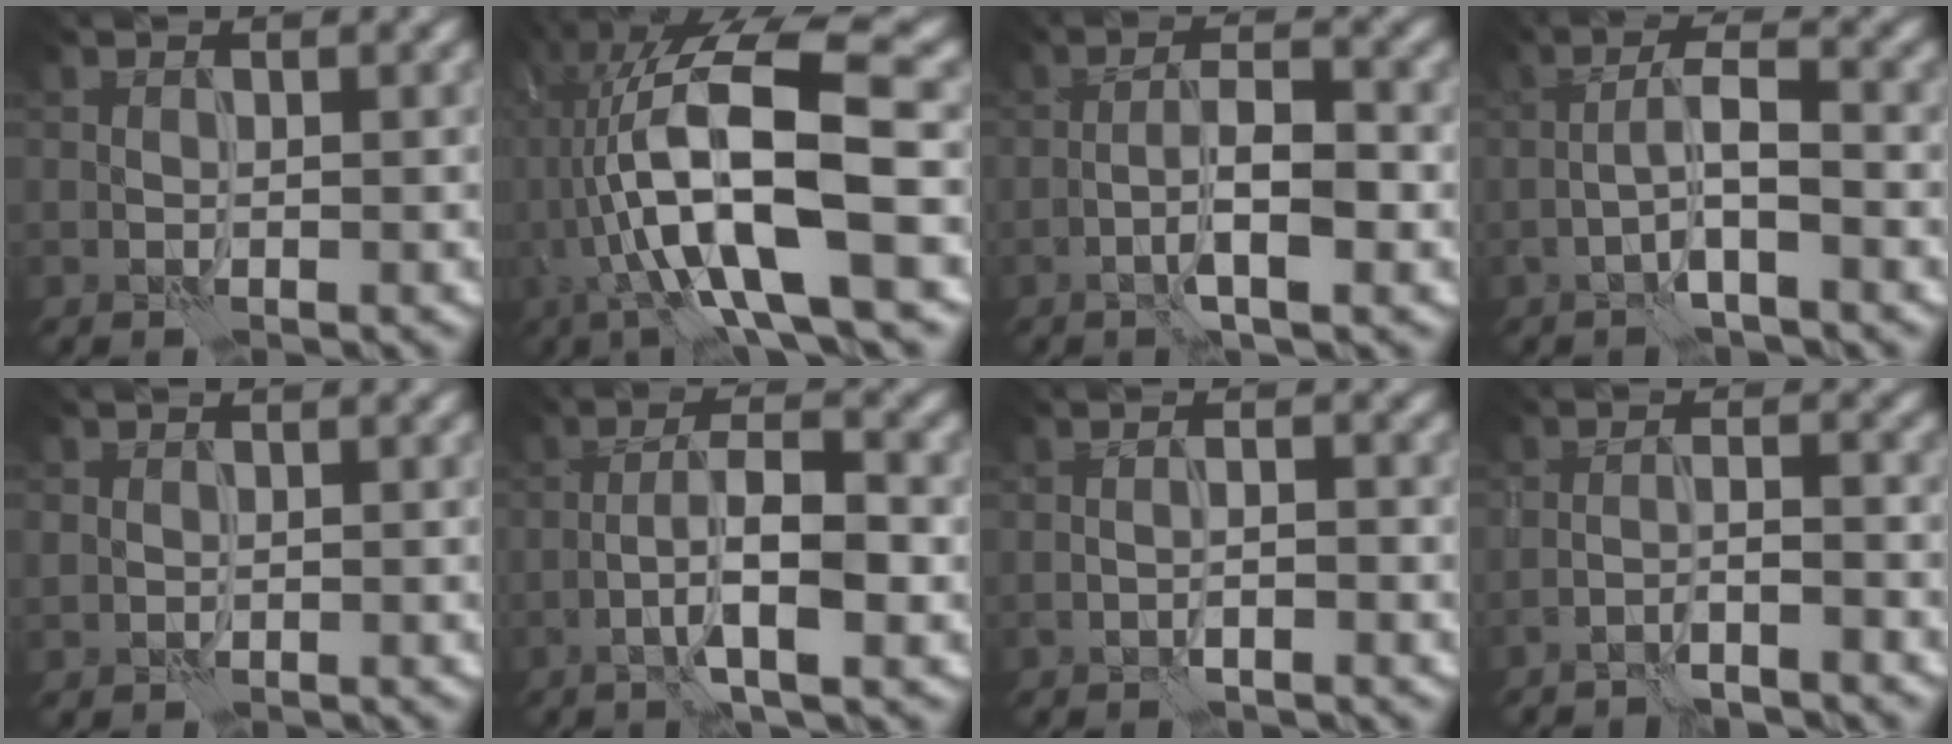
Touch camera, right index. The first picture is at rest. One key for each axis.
{"total": 16.7, "fx": -1.0, "fy": 4.8, "fz": 15.9, "tx": -0.281, "ty": 0.029, "tz": -0.003}
{"total": 4.5, "fx": -1.7, "fy": 1.0, "fz": 4.1, "tx": -0.073, "ty": 0.010, "tz": -0.035}
{"total": 3.6, "fx": -1.5, "fy": 0.5, "fz": 3.2, "tx": -0.061, "ty": 0.014, "tz": -0.036}
{"total": 0.9, "fx": 0.2, "fy": 0.8, "fz": 0.1, "tx": -0.001, "ty": 0.000, "tz": 0.004}
{"total": 5.8, "fx": -1.9, "fy": 1.4, "fz": 5.3, "tx": -0.098, "ty": 0.012, "tz": -0.036}
{"total": 1.5, "fx": -0.7, "fy": 0.3, "fz": 1.3, "tx": -0.013, "ty": 0.005, "tz": -0.019}
{"total": 2.5, "fx": -1.9, "fy": 0.2, "fz": 1.7, "tx": -0.028, "ty": 0.009, "tz": -0.043}